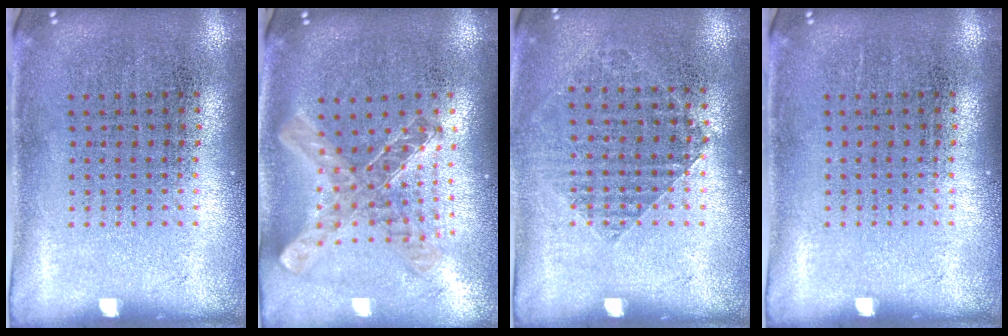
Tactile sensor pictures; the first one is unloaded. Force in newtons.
{"total": 1.1, "press": 1.1, "slide": 0.2}
{"total": 0.9, "press": 0.9, "slide": 0.2}
{"total": 0.0}